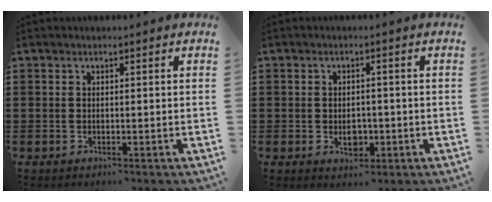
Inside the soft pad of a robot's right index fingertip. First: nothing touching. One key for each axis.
{"total": 3.3, "fx": -0.7, "fy": 2.0, "fz": 2.4, "tx": -0.031, "ty": -0.005, "tz": -0.015}